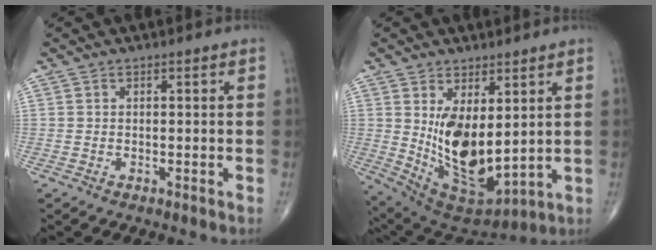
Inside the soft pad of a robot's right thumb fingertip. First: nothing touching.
{"total": 15.0, "force": [2.4, 7.6, 12.7], "torque": [-0.202, -0.036, 0.071]}